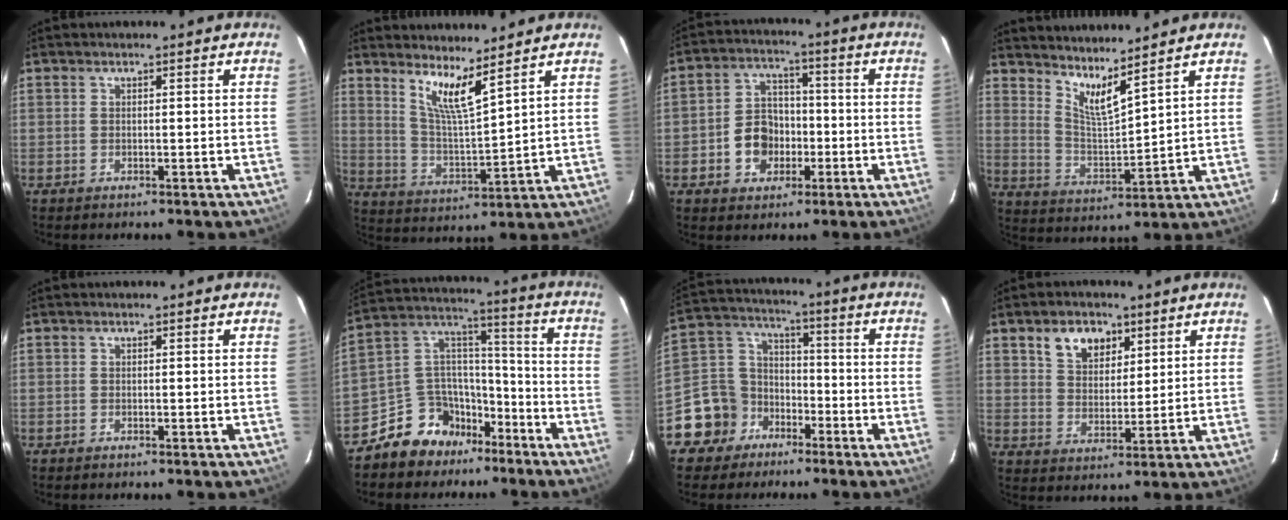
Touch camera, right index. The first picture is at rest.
{"total": 7.9, "force": [5.7, 0.4, 5.4], "torque": [-0.097, -0.013, 0.112]}
{"total": 8.4, "force": [-2.7, 7.0, 3.9], "torque": [-0.086, 0.025, -0.039]}
{"total": 7.6, "force": [6.3, 0.3, 4.2], "torque": [-0.075, -0.017, 0.119]}
{"total": 0.0}
{"total": 12.3, "force": [-8.5, 8.4, 2.8], "torque": [-0.065, 0.076, -0.141]}
{"total": 11.2, "force": [-6.8, 8.9, 1.2], "torque": [-0.052, 0.053, -0.122]}
{"total": 7.6, "force": [4.2, 5.0, 4.0], "torque": [-0.069, 0.015, 0.077]}